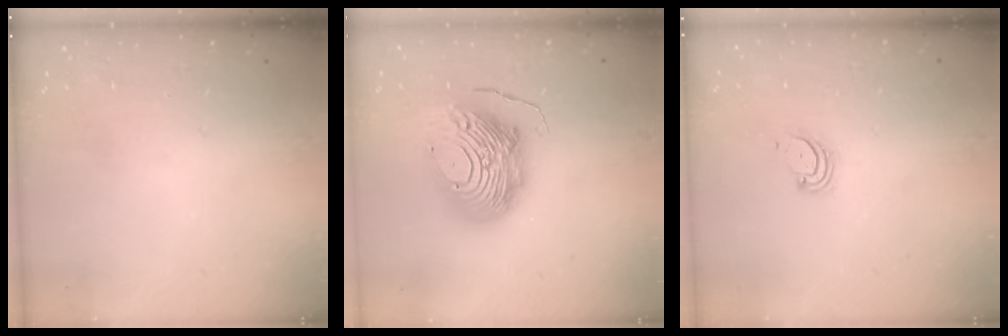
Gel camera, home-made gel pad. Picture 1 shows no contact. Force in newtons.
{"total": 19.8, "press": 19.7, "slide": 1.9}
{"total": 3.0, "press": 3.0, "slide": 0.4}